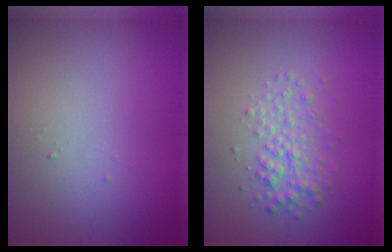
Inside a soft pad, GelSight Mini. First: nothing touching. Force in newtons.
{"total": 2.7, "press": 2.7, "slide": 0.1}